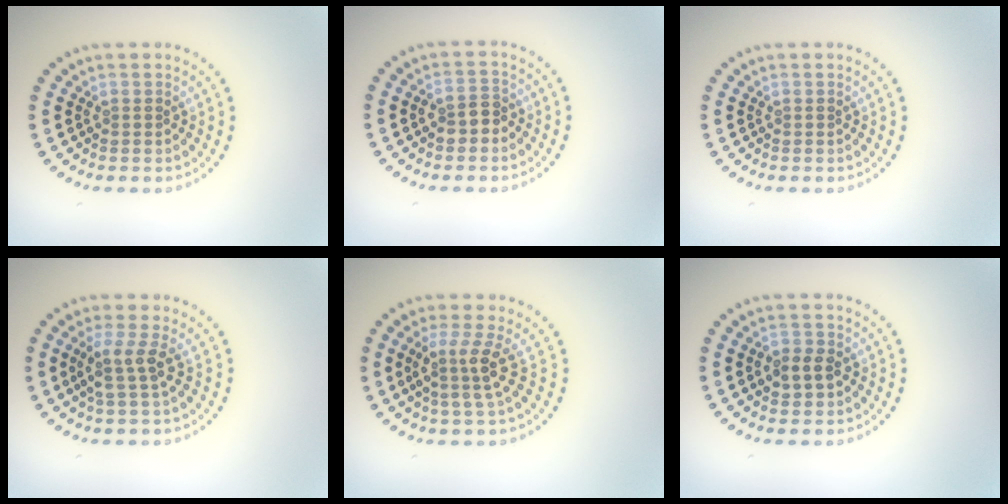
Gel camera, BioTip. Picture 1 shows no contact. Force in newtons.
{"total": 2.1, "press": 2.0, "slide": 0.5}
{"total": 0.0}
{"total": 2.6, "press": 2.1, "slide": 1.6}
{"total": 3.2, "press": 2.4, "slide": 2.0}
{"total": 2.4, "press": 2.4, "slide": 0.4}